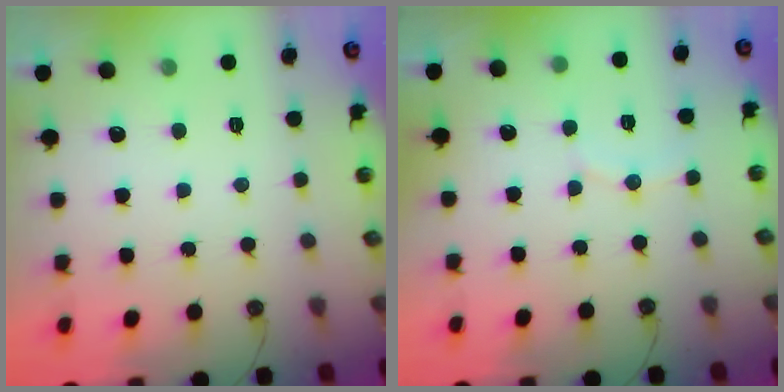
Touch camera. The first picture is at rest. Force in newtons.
{"total": 6.3, "press": 6.1, "slide": 1.5}